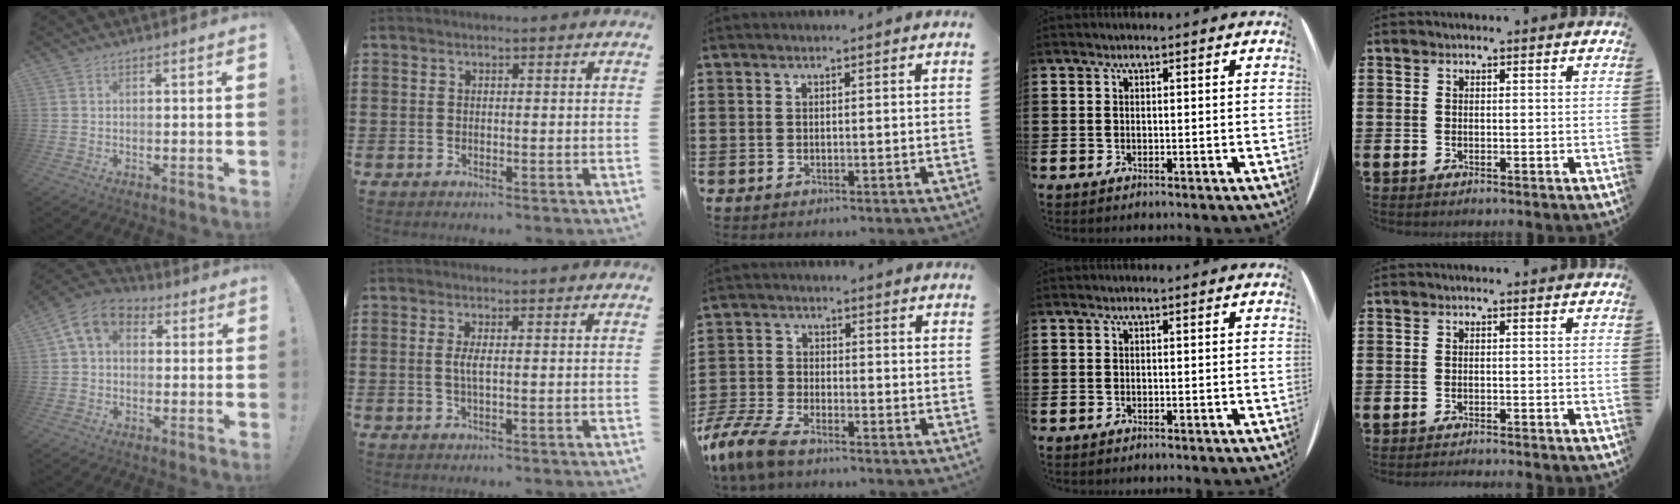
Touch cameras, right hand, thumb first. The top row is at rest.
{"thumb": {"total": 9.8, "force": [2.9, 7.1, 6.2], "torque": [-0.099, 0.007, 0.063]}, "index": {"total": 2.2, "force": [0.1, 0.4, 2.2], "torque": [-0.043, -0.003, 0.000]}, "middle": {"total": 7.0, "force": [-5.8, 1.9, 3.4], "torque": [-0.098, -0.005, -0.119]}, "little": {"total": 1.0, "force": [-0.9, -0.2, 0.0], "torque": [0.000, 0.001, -0.019]}}